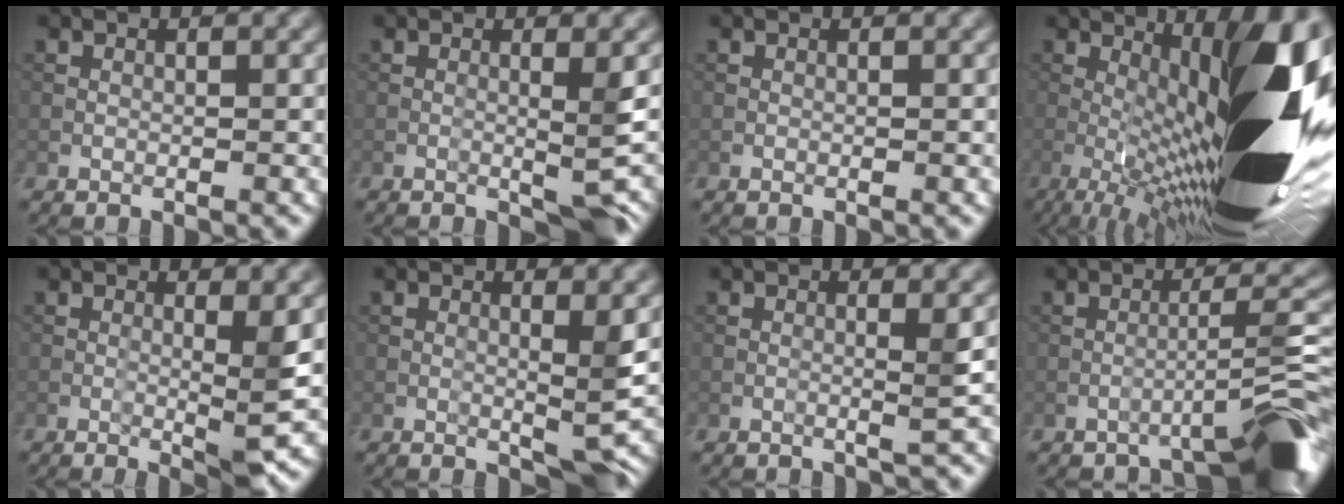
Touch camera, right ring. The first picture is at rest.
{"total": 3.0, "force": [-0.1, 0.4, 3.0], "torque": [-0.038, 0.001, -0.002]}
{"total": 0.0}
{"total": 19.8, "force": [-0.7, 4.8, 19.2], "torque": [-0.272, 0.024, -0.021]}
{"total": 3.3, "force": [-0.1, 0.2, 3.3], "torque": [-0.054, -0.006, -0.003]}
{"total": 2.7, "force": [0.2, 0.3, 2.7], "torque": [-0.038, -0.003, 0.002]}
{"total": 1.9, "force": [-0.1, 0.2, 1.9], "torque": [-0.025, 0.002, -0.009]}
{"total": 5.7, "force": [-4.2, 0.1, 3.9], "torque": [-0.046, 0.027, -0.076]}